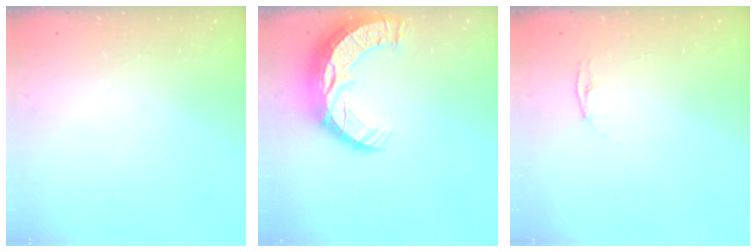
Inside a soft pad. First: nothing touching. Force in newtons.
{"total": 14.2, "press": 14.2, "slide": 1.1}
{"total": 3.8, "press": 3.8, "slide": 0.5}